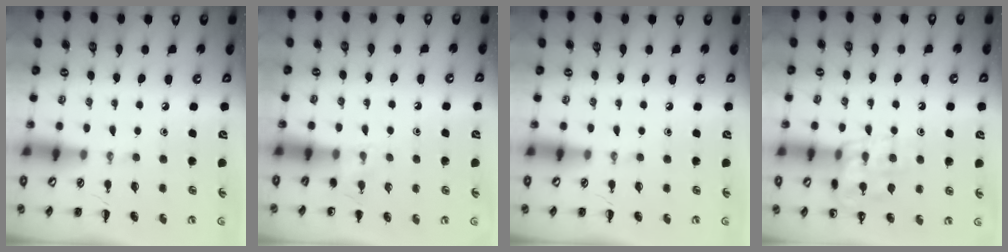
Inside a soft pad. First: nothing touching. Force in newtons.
{"total": 4.9, "press": 4.6, "slide": 1.7}
{"total": 0.0}
{"total": 13.6, "press": 13.5, "slide": 1.1}